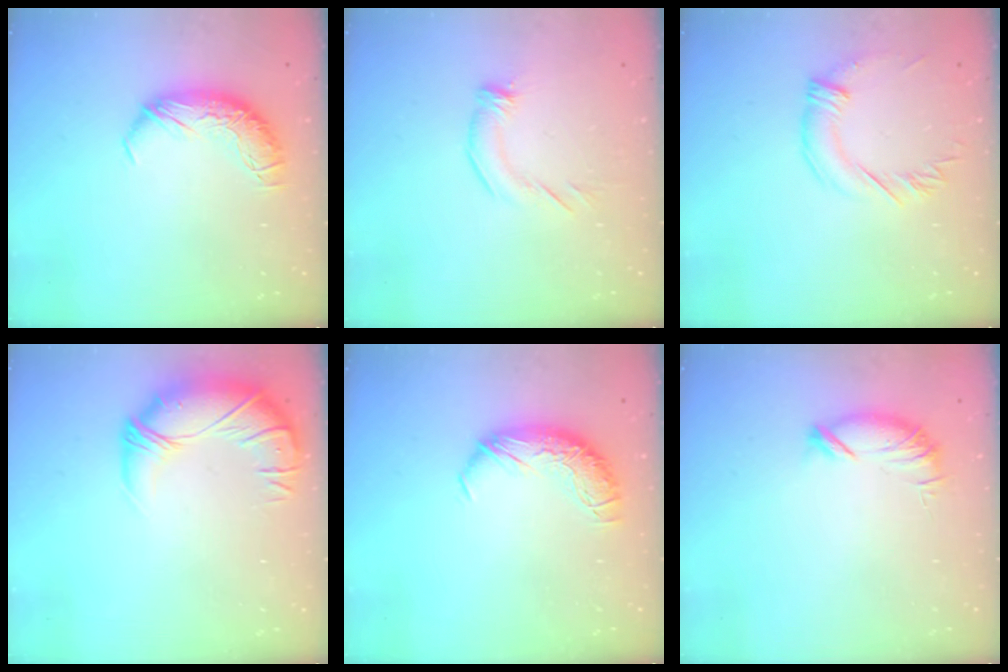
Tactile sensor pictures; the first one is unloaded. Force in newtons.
{"total": 2.4, "press": 2.3, "slide": 0.9}
{"total": 1.6, "press": 1.0, "slide": 1.2}
{"total": 3.4, "press": 1.1, "slide": 3.2}
{"total": 0.0}
{"total": 6.4, "press": 6.4, "slide": 0.6}